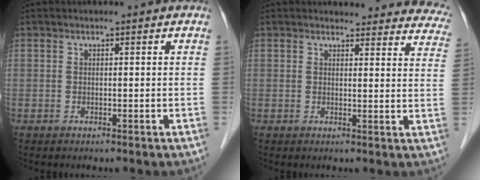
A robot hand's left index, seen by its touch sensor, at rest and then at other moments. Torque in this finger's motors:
{"motor_torque": [0.73, -0.96, 0.16, 0.00]}